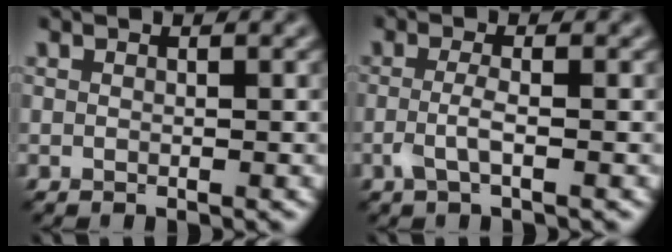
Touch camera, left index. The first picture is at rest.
{"total": 2.0, "force": [-0.6, 0.5, 1.8], "torque": [-0.040, -0.003, -0.016]}